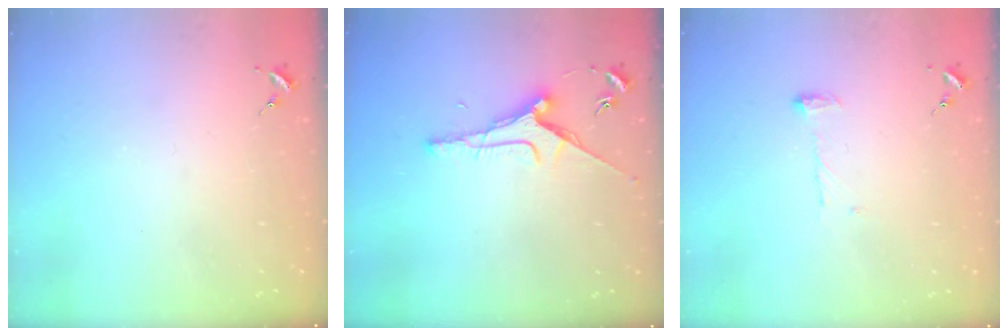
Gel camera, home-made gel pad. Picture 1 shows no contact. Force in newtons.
{"total": 6.9, "press": 6.9, "slide": 0.2}
{"total": 6.6, "press": 6.6, "slide": 0.3}